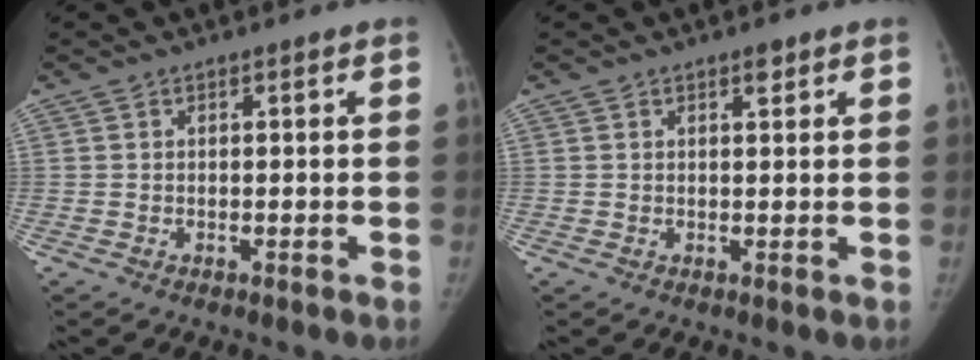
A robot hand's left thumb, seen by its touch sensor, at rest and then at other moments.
{"total": 1.5, "force": [1.0, 0.6, 1.0], "torque": [-0.009, -0.004, 0.014]}